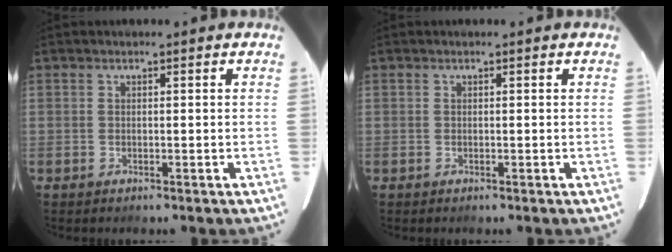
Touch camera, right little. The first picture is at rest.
{"total": 0.0}